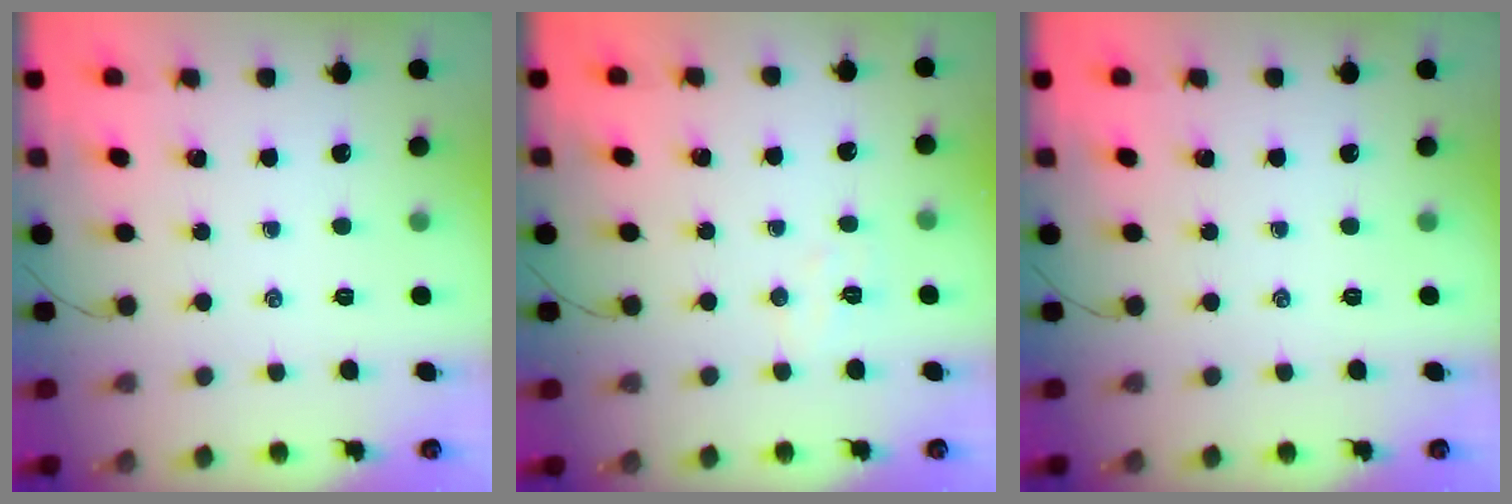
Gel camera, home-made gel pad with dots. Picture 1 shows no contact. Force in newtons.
{"total": 4.7, "press": 4.6, "slide": 0.9}
{"total": 0.0}